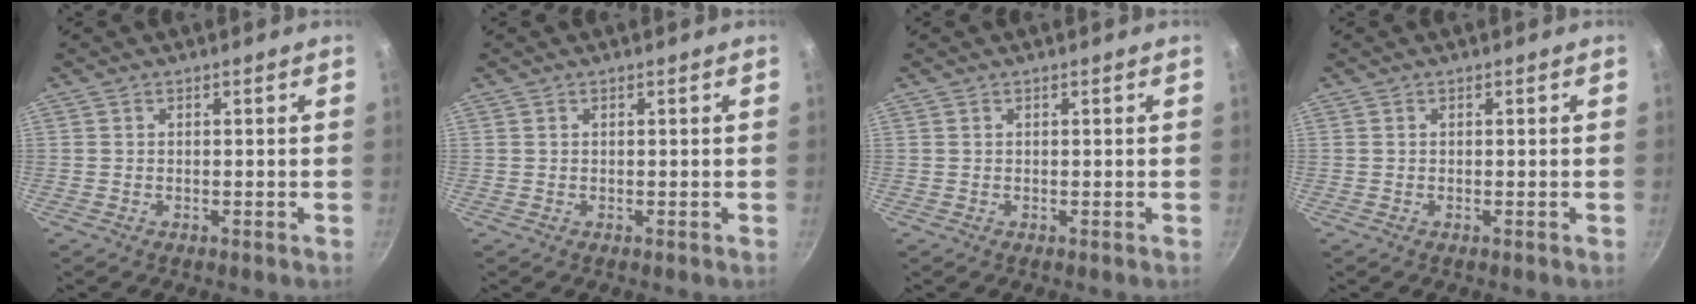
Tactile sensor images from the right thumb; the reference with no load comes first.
{"total": 0.0}
{"total": 0.0}
{"total": 0.0}